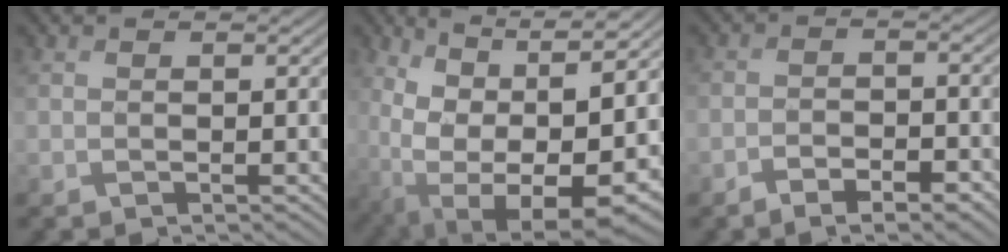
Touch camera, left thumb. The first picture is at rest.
{"total": 17.7, "force": [-5.2, 10.1, 13.6], "torque": [-0.205, -0.044, -0.042]}
{"total": 4.9, "force": [-4.0, 1.4, 2.6], "torque": [-0.043, 0.002, -0.057]}